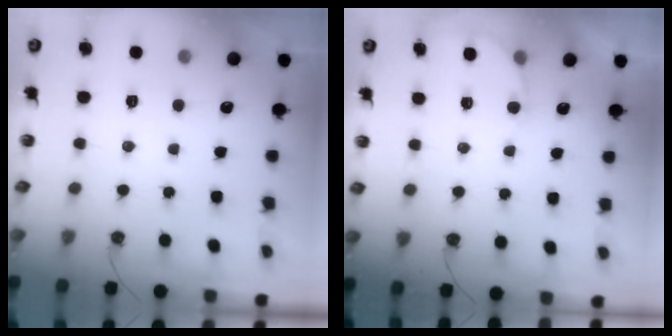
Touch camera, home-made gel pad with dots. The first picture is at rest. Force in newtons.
{"total": 3.7, "press": 3.6, "slide": 0.2}